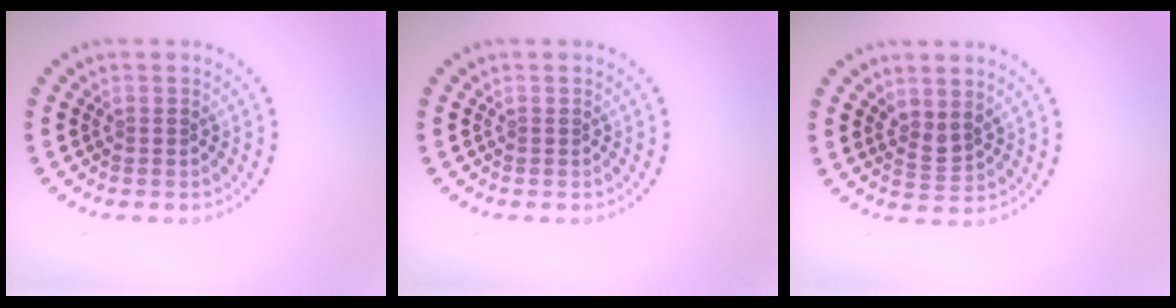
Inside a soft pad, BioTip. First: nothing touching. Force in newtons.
{"total": 0.0}
{"total": 1.8, "press": 1.4, "slide": 1.1}